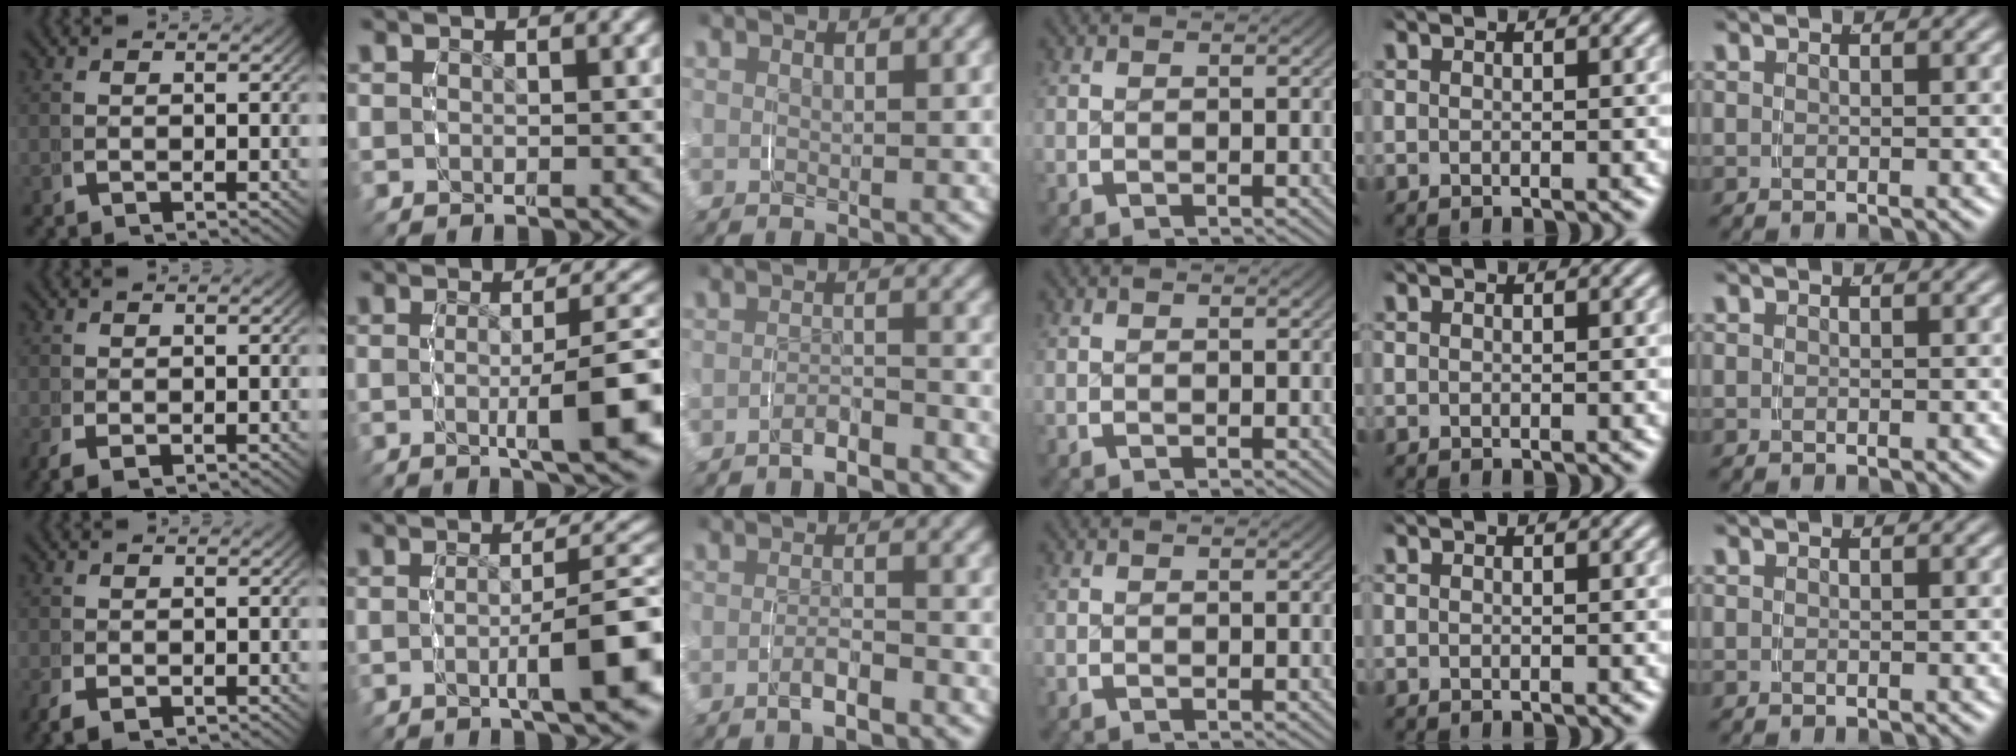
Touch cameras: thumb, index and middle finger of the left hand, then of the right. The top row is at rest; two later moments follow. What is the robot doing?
{"motion": "grasp_and_lifting", "object": "toothpaste"}